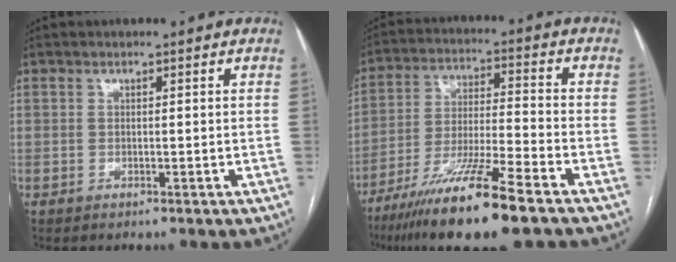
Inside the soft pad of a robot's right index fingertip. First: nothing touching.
{"total": 15.5, "force": [-10.3, 0.3, 11.6], "torque": [-0.227, -0.042, -0.186]}